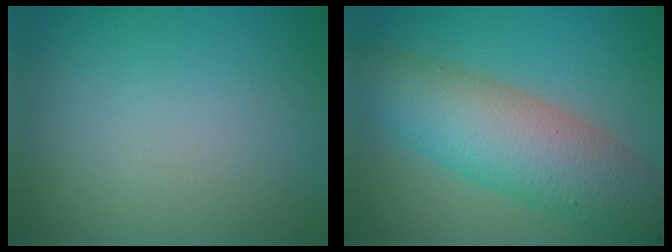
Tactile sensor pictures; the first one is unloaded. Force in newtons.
{"total": 8.6, "press": 8.6, "slide": 0.1}